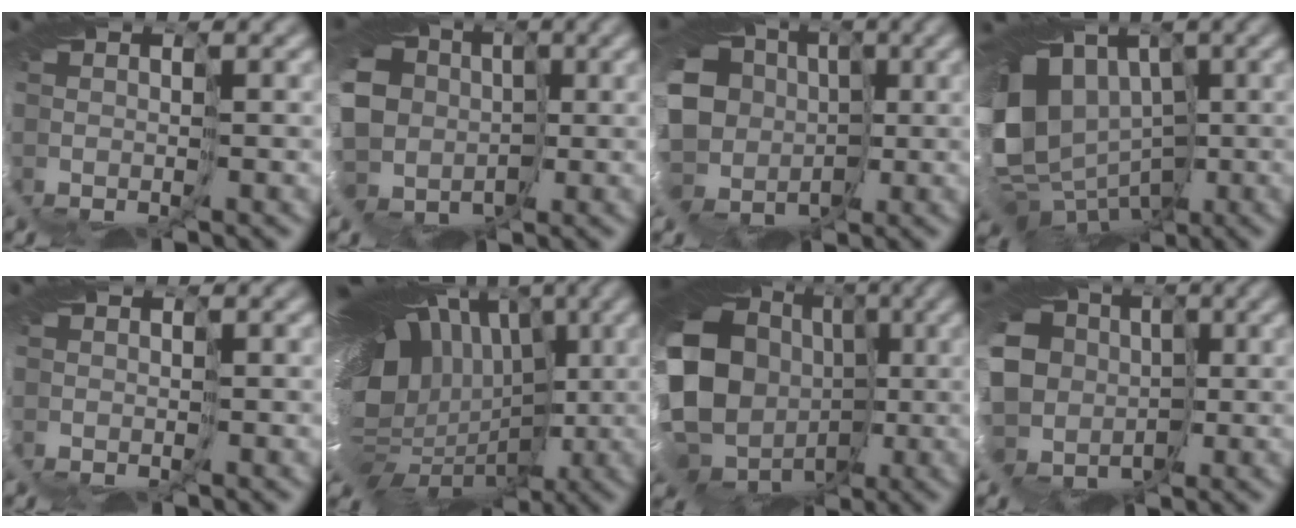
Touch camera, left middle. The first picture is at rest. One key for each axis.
{"total": 12.4, "fx": -0.4, "fy": 11.1, "fz": 5.5, "tx": -0.146, "ty": 0.005, "tz": -0.040}
{"total": 15.7, "fx": -1.6, "fy": 13.8, "fz": 7.2, "tx": -0.163, "ty": -0.006, "tz": -0.042}
{"total": 13.0, "fx": 0.6, "fy": 10.5, "fz": 7.7, "tx": -0.161, "ty": -0.012, "tz": 0.028}
{"total": 1.5, "fx": -0.3, "fy": 1.5, "fz": 0.3, "tx": -0.001, "ty": -0.008, "tz": 0.003}
{"total": 18.2, "fx": 0.8, "fy": 13.1, "fz": 12.7, "tx": -0.195, "ty": 0.022, "tz": 0.003}
{"total": 18.4, "fx": 0.2, "fy": 15.7, "fz": 9.6, "tx": -0.187, "ty": -0.014, "tz": -0.011}
{"total": 14.1, "fx": -1.3, "fy": 12.5, "fz": 6.3, "tx": -0.167, "ty": 0.001, "tz": -0.043}